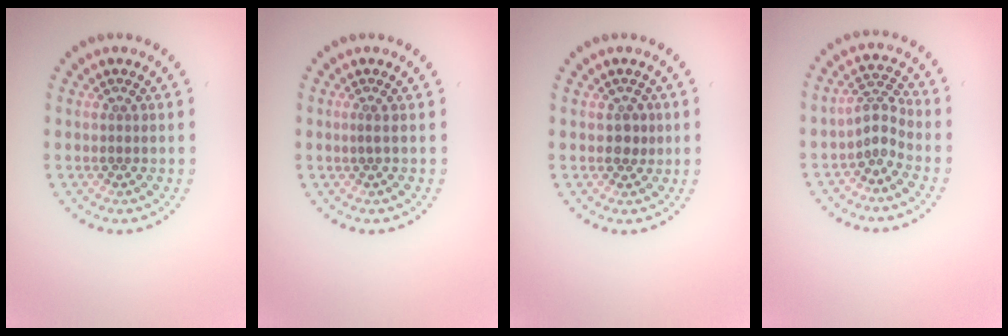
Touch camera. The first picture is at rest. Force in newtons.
{"total": 0.6, "press": 0.2, "slide": 0.5}
{"total": 1.4, "press": 1.3, "slide": 0.5}
{"total": 2.3, "press": 1.5, "slide": 1.8}